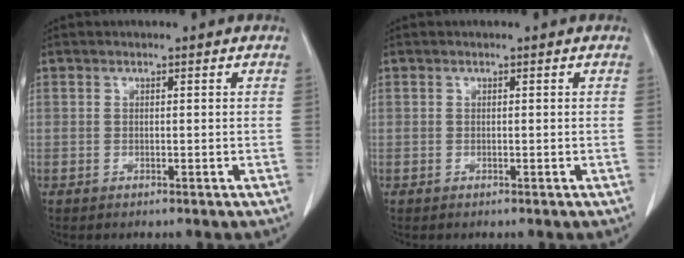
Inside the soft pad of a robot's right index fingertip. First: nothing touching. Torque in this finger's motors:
{"motor_torque": [0.01, 0.00, 0.00, 0.00]}